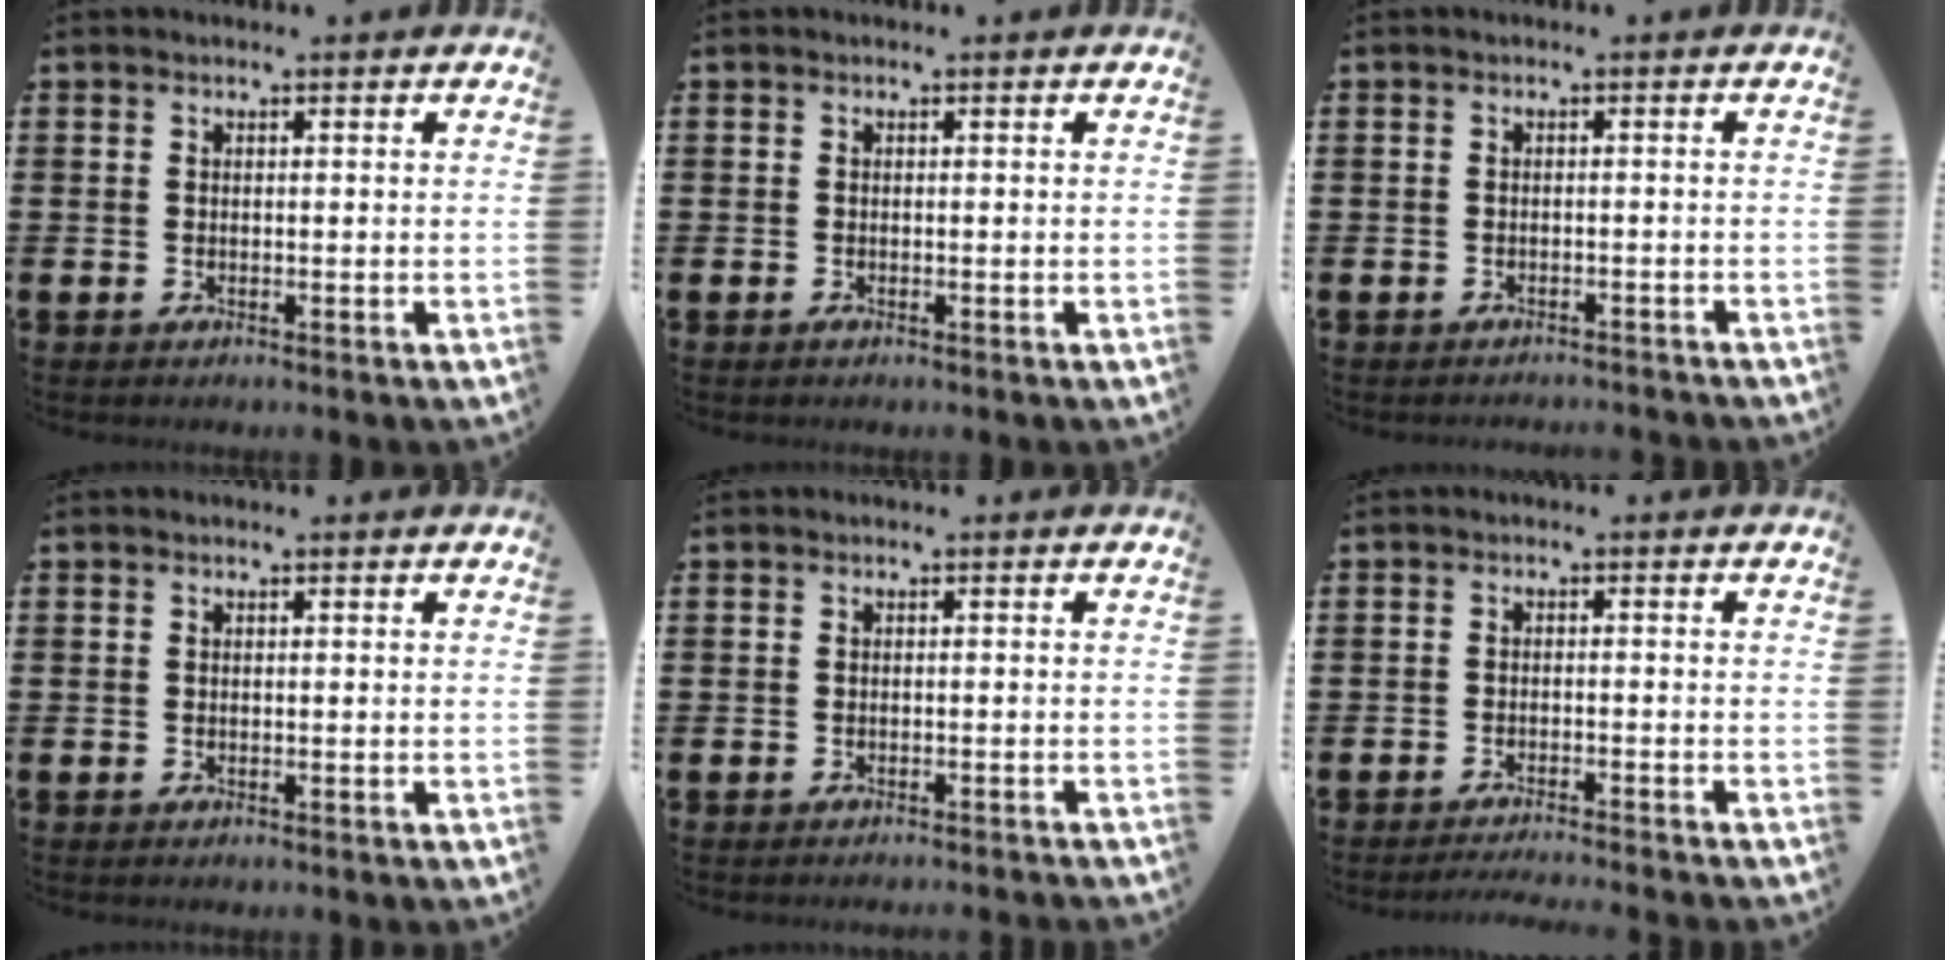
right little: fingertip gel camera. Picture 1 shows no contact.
{"total": 0.0}
{"total": 0.8, "force": [-0.8, -0.1, 0.0], "torque": [-0.002, 0.001, -0.017]}
{"total": 0.0}
{"total": 0.6, "force": [-0.6, -0.2, 0.0], "torque": [0.001, 0.000, -0.013]}
{"total": 1.4, "force": [-1.4, -0.3, 0.3], "torque": [-0.003, 0.002, -0.028]}